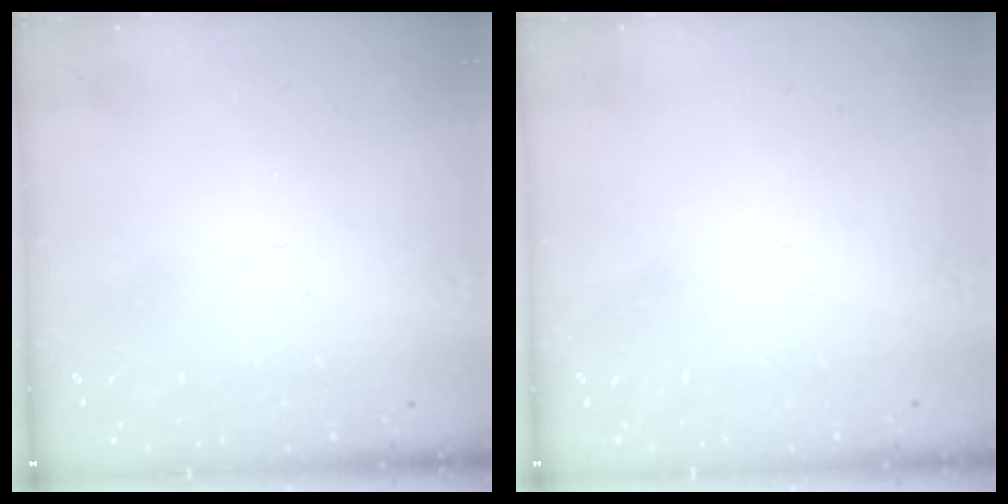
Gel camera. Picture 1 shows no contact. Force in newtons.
{"total": 1.5, "press": 1.5, "slide": 0.1}